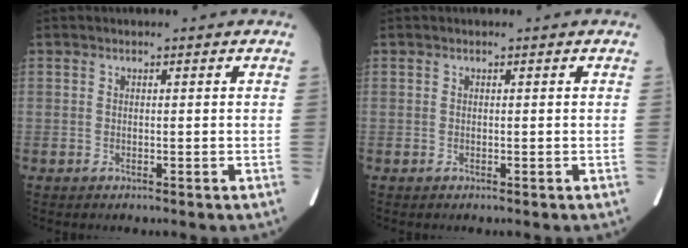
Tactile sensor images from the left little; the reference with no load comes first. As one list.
[{"total": 0.0}]